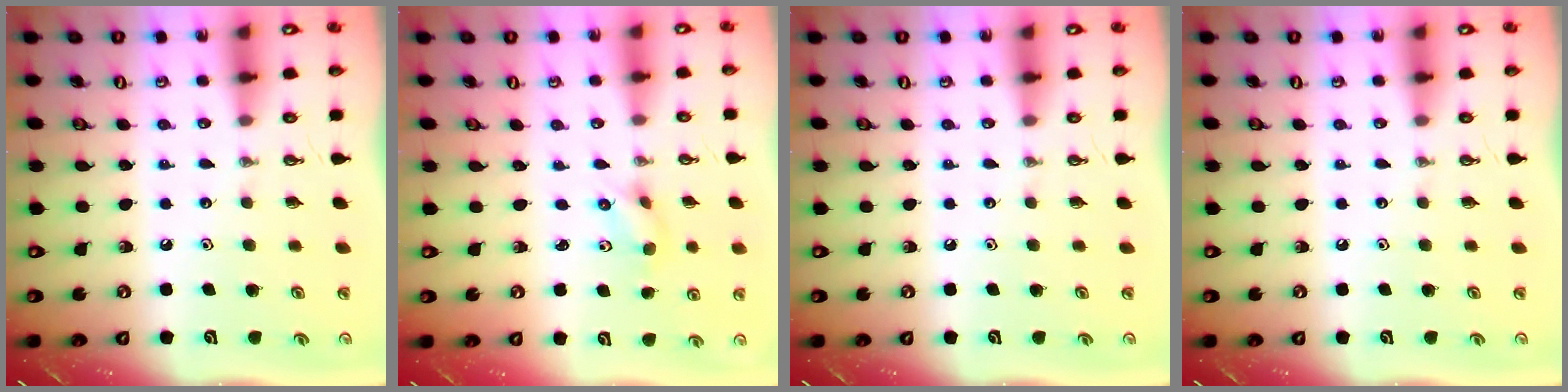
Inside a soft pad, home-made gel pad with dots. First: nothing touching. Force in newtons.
{"total": 2.0, "press": 1.8, "slide": 0.9}
{"total": 0.0}
{"total": 0.0}